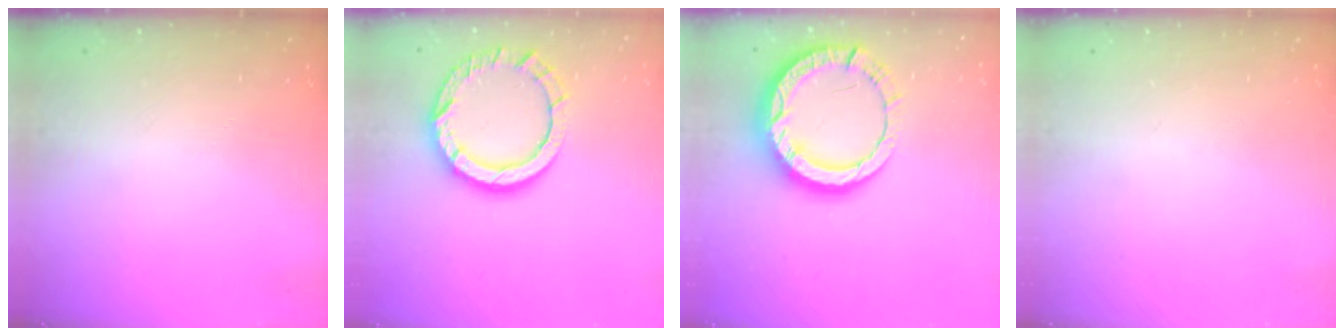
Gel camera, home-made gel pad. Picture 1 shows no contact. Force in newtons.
{"total": 12.9, "press": 12.8, "slide": 1.4}
{"total": 13.9, "press": 13.8, "slide": 1.5}
{"total": 0.0}